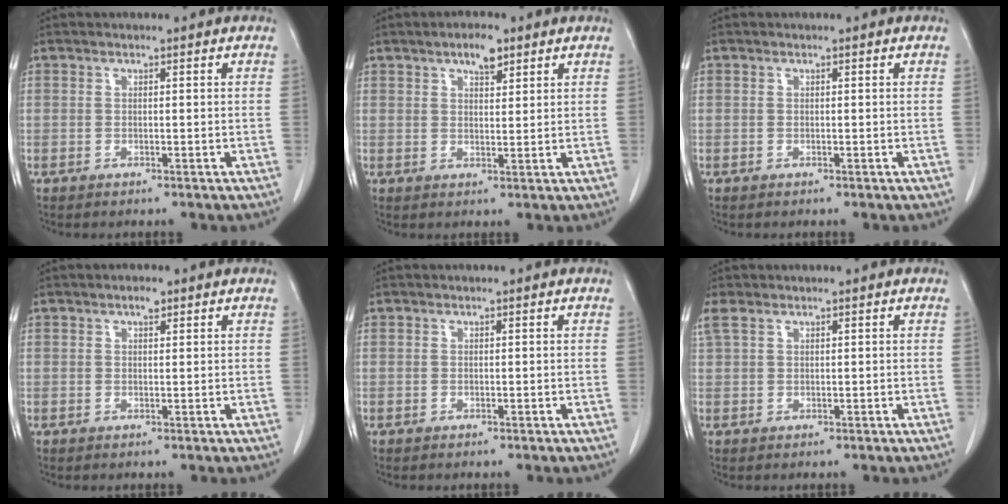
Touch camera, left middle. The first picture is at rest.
{"total": 3.8, "force": [2.5, 1.3, 2.6], "torque": [-0.044, 0.003, 0.040]}
{"total": 0.0}
{"total": 1.3, "force": [0.8, 0.5, 0.9], "torque": [-0.015, 0.001, 0.013]}
{"total": 0.0}
{"total": 2.1, "force": [1.5, 0.9, 1.2], "torque": [-0.041, 0.022, 0.038]}